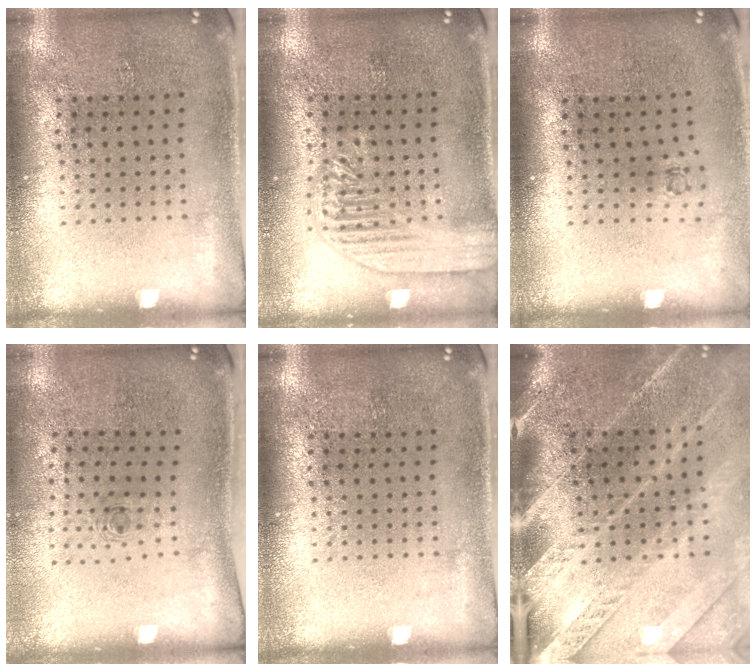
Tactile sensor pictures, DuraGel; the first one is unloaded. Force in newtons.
{"total": 1.8, "press": 1.8, "slide": 0.3}
{"total": 0.7, "press": 0.3, "slide": 0.6}
{"total": 0.7, "press": 0.2, "slide": 0.6}
{"total": 0.0}
{"total": 3.9, "press": 3.3, "slide": 2.1}